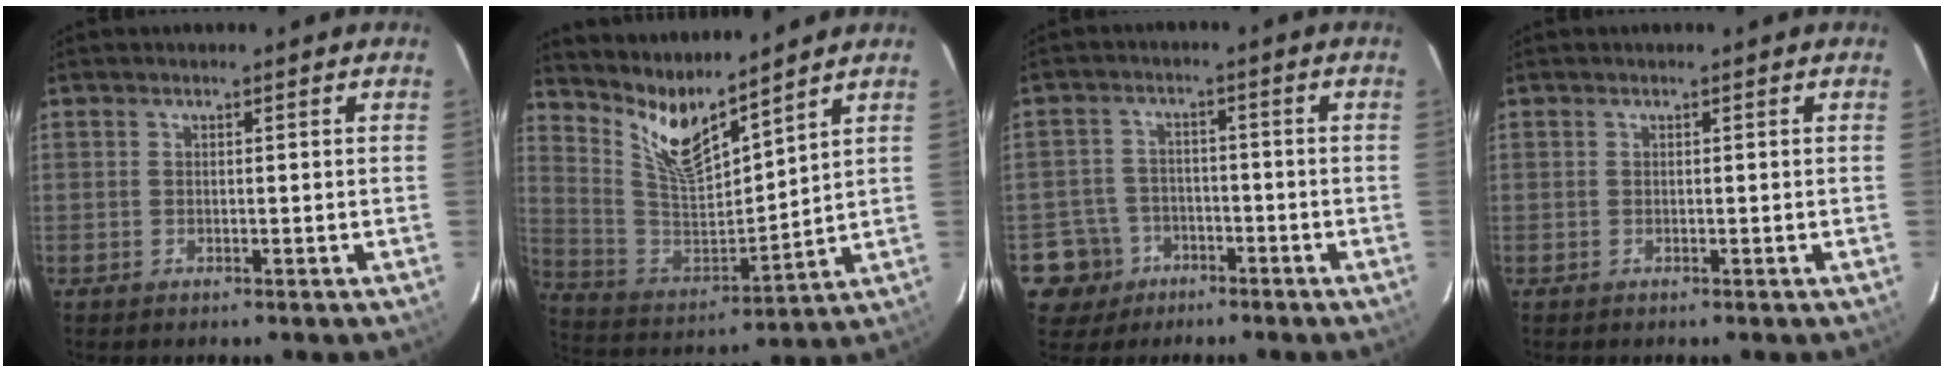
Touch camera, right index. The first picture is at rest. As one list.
[{"total": 11.9, "force": [9.8, 1.8, 6.4], "torque": [-0.129, -0.025, 0.198]}, {"total": 7.1, "force": [-3.4, 6.2, 0.4], "torque": [-0.029, 0.026, -0.054]}, {"total": 0.0}]